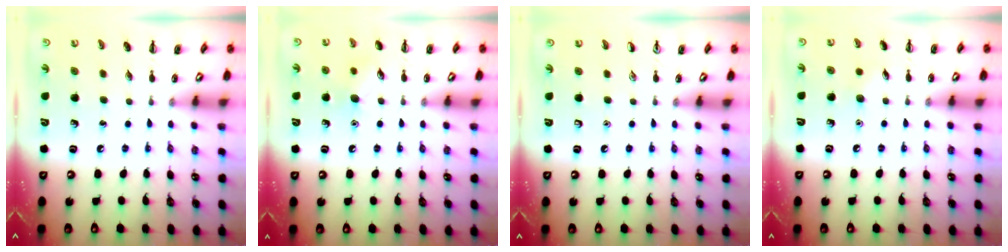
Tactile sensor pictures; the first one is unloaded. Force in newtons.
{"total": 8.5, "press": 8.3, "slide": 2.0}
{"total": 0.0}
{"total": 4.2, "press": 4.0, "slide": 1.3}